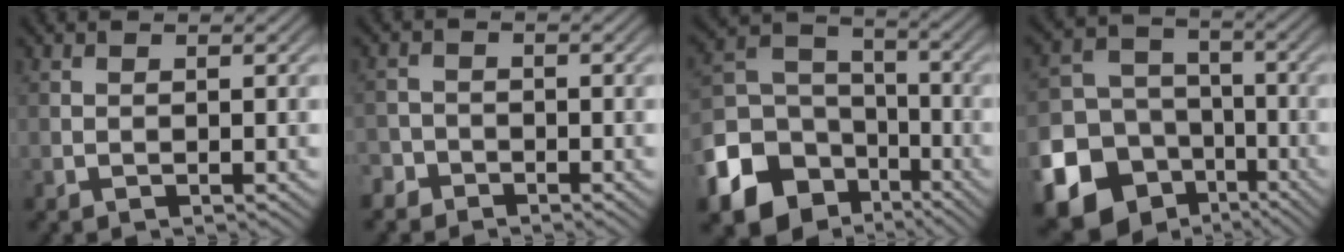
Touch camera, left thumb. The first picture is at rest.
{"total": 2.4, "force": [-1.8, 1.5, 0.2], "torque": [0.005, 0.004, -0.045]}
{"total": 14.4, "force": [-7.2, 10.8, 6.2], "torque": [-0.198, -0.039, -0.131]}
{"total": 18.5, "force": [-9.0, 15.2, 5.6], "torque": [-0.178, -0.067, -0.153]}